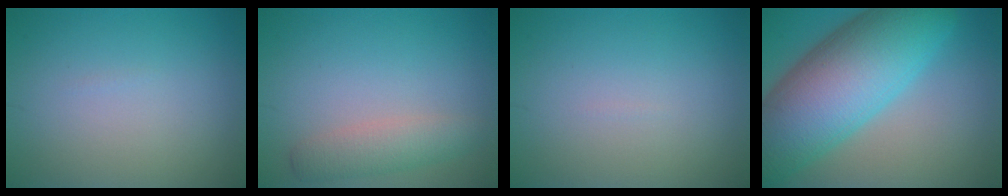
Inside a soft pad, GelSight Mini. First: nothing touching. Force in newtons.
{"total": 2.7, "press": 2.7, "slide": 0.1}
{"total": 0.0}
{"total": 13.9, "press": 13.9, "slide": 0.4}